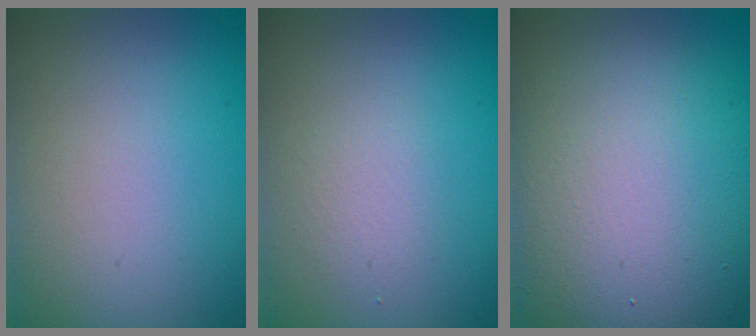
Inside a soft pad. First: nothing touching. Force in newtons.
{"total": 1.3, "press": 1.3, "slide": 0.1}
{"total": 12.0, "press": 12.0, "slide": 0.7}